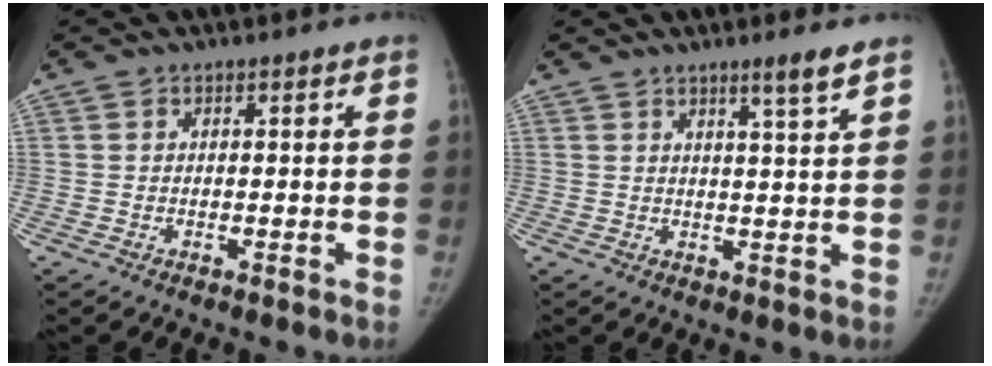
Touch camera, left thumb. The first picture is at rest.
{"total": 3.8, "force": [2.6, -0.6, 2.7], "torque": [-0.044, -0.022, 0.046]}